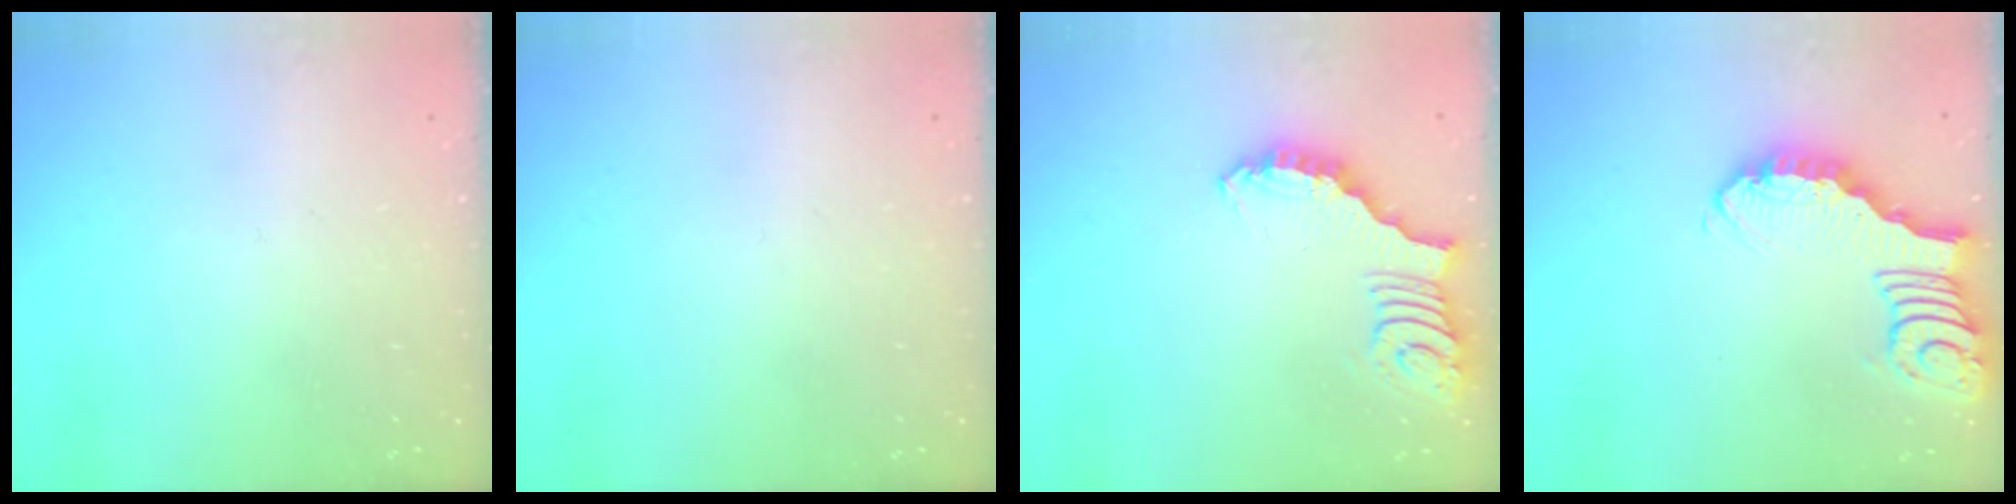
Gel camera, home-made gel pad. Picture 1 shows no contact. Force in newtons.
{"total": 0.0}
{"total": 2.6, "press": 2.6, "slide": 0.5}
{"total": 4.5, "press": 4.5, "slide": 0.5}